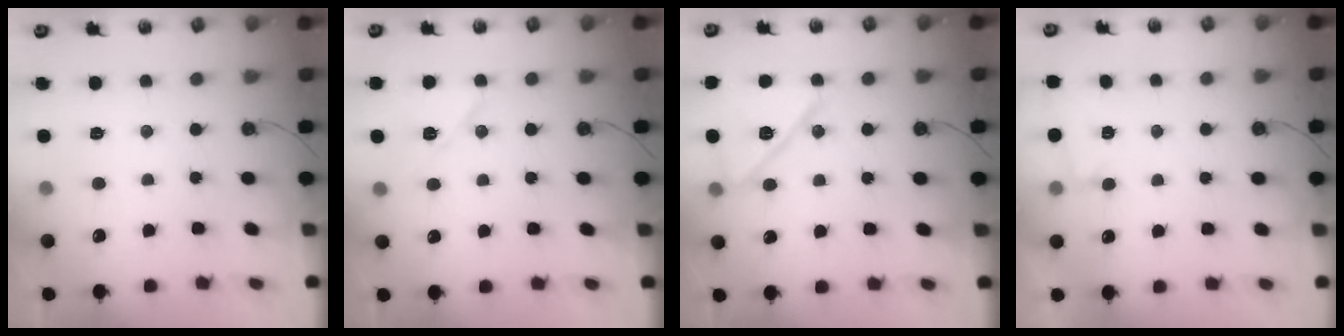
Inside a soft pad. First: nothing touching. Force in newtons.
{"total": 8.1, "press": 8.1, "slide": 1.1}
{"total": 14.2, "press": 14.2, "slide": 0.3}
{"total": 2.8, "press": 2.1, "slide": 1.8}